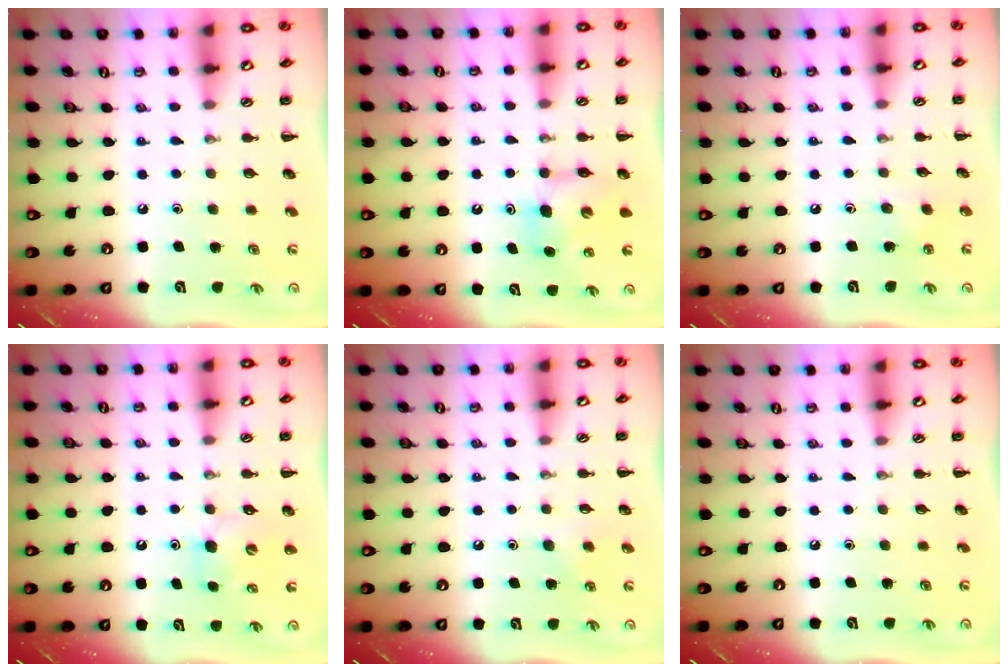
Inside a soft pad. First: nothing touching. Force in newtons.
{"total": 7.5, "press": 7.5, "slide": 0.5}
{"total": 4.8, "press": 4.6, "slide": 1.4}
{"total": 4.9, "press": 4.8, "slide": 1.0}
{"total": 5.2, "press": 4.9, "slide": 1.6}
{"total": 0.0}